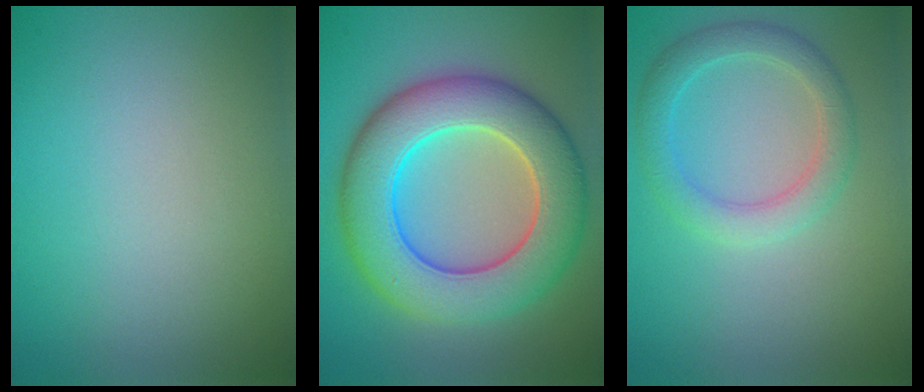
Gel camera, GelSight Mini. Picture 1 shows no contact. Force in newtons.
{"total": 10.6, "press": 10.6, "slide": 0.8}
{"total": 3.1, "press": 3.1, "slide": 0.0}